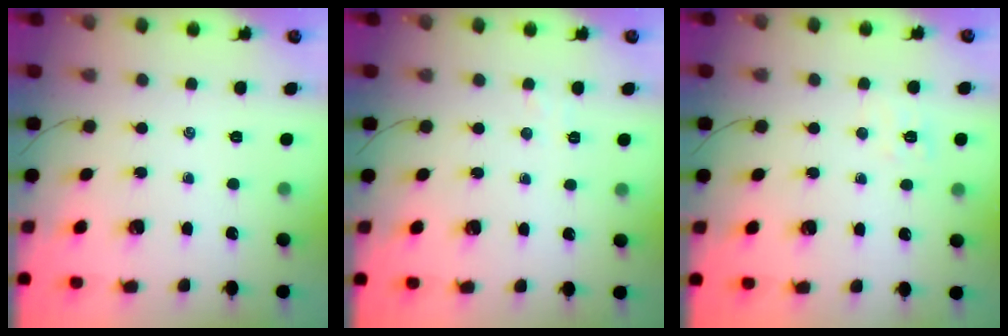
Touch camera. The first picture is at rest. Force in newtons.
{"total": 2.5, "press": 2.4, "slide": 0.7}
{"total": 5.8, "press": 5.6, "slide": 1.4}